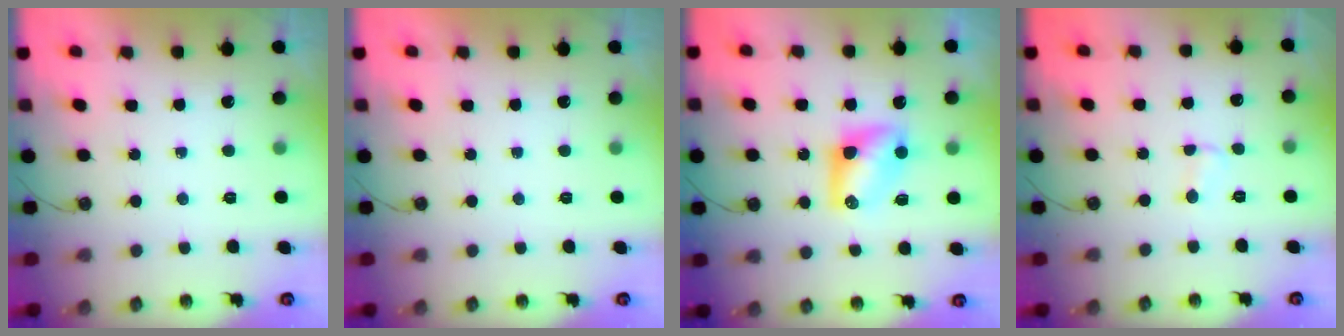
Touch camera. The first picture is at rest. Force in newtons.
{"total": 0.0}
{"total": 7.9, "press": 7.9, "slide": 0.7}
{"total": 2.1, "press": 2.1, "slide": 0.2}